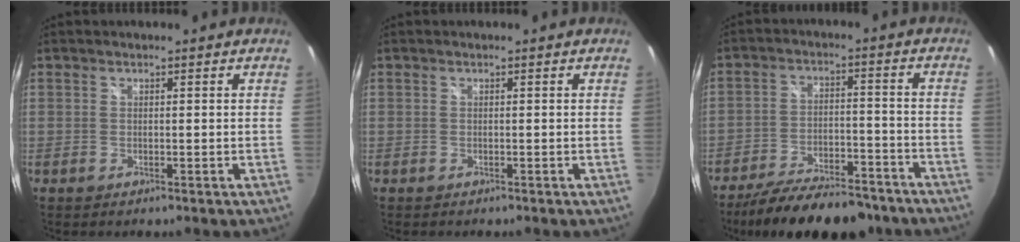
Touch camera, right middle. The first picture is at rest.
{"total": 0.7, "force": [0.6, -0.3, 0.1], "torque": [-0.001, 0.009, 0.009]}
{"total": 18.3, "force": [-15.1, 5.5, 8.8], "torque": [-0.161, -0.014, -0.214]}